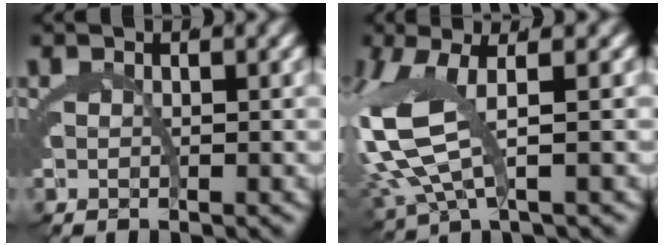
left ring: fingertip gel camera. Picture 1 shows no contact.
{"total": 5.8, "force": [1.7, 2.2, 5.1], "torque": [-0.135, -0.007, 0.042]}